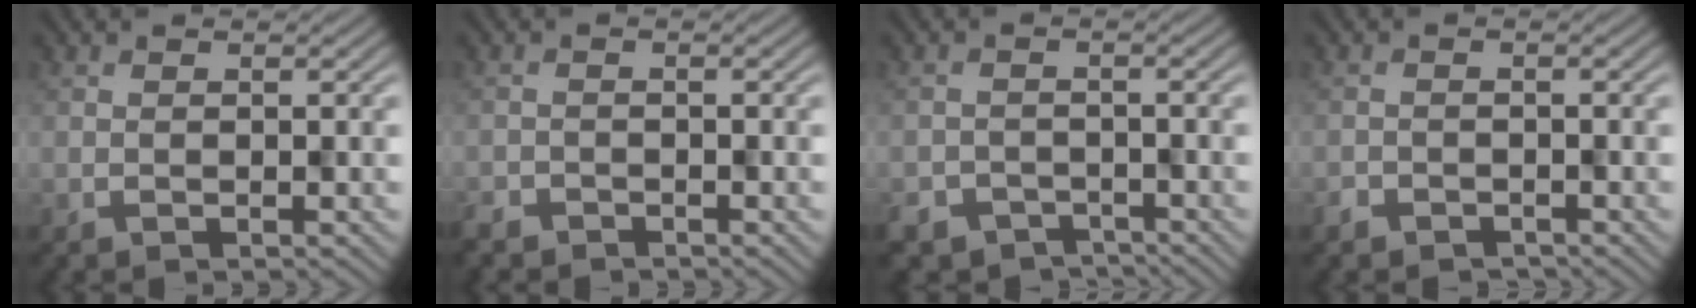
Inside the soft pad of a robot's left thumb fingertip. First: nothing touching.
{"total": 2.1, "force": [-2.0, 0.7, -0.1], "torque": [0.005, -0.008, -0.037]}
{"total": 4.4, "force": [-3.6, 2.5, 0.6], "torque": [-0.011, -0.010, -0.055]}
{"total": 1.7, "force": [-1.5, 0.7, -0.1], "torque": [0.004, -0.003, -0.025]}